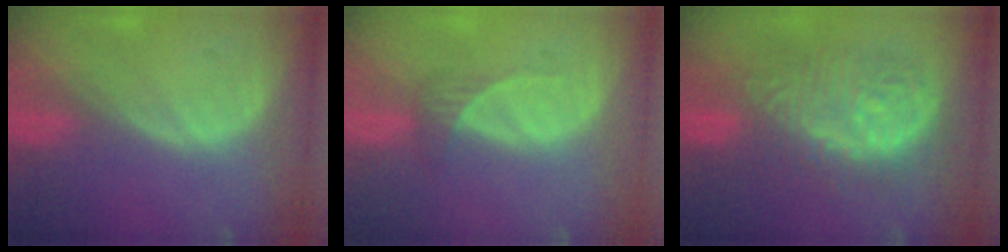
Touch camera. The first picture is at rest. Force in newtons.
{"total": 2.1, "press": 1.9, "slide": 0.9}
{"total": 10.3, "press": 10.3, "slide": 0.5}